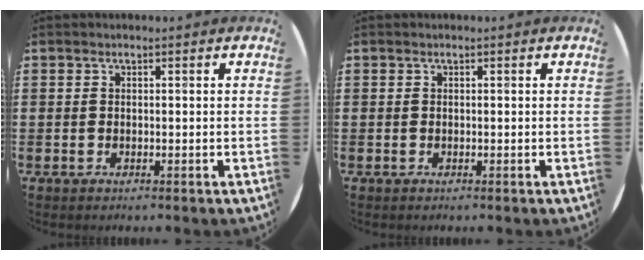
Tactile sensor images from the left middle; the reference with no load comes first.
{"total": 0.0}